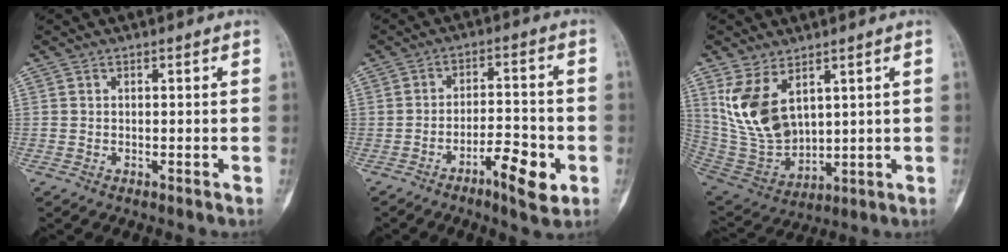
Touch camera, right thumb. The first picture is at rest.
{"total": 8.7, "force": [-4.0, 2.7, 7.2], "torque": [-0.105, 0.026, -0.064]}
{"total": 13.1, "force": [5.2, 7.7, 9.2], "torque": [-0.169, -0.025, 0.130]}